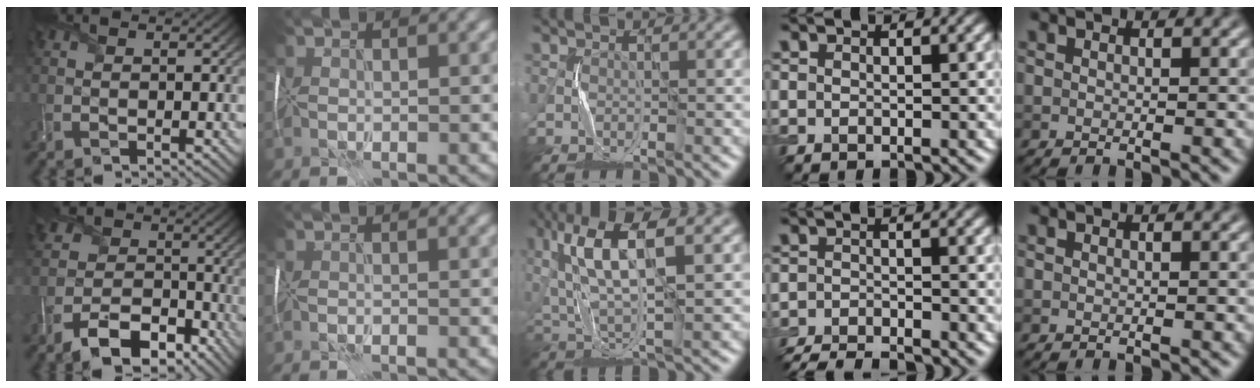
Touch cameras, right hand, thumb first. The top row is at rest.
{"thumb": {"total": 10.8, "force": [-6.5, 6.9, 5.2], "torque": [-0.092, -0.027, -0.124]}, "index": {"total": 1.3, "force": [-1.2, -0.4, -0.1], "torque": [0.006, -0.014, -0.018]}, "middle": {"total": 9.4, "force": [3.4, 3.2, 8.2], "torque": [-0.171, 0.012, 0.065]}, "ring": {"total": 4.7, "force": [-4.4, 0.6, 1.5], "torque": [-0.026, -0.009, -0.079]}}